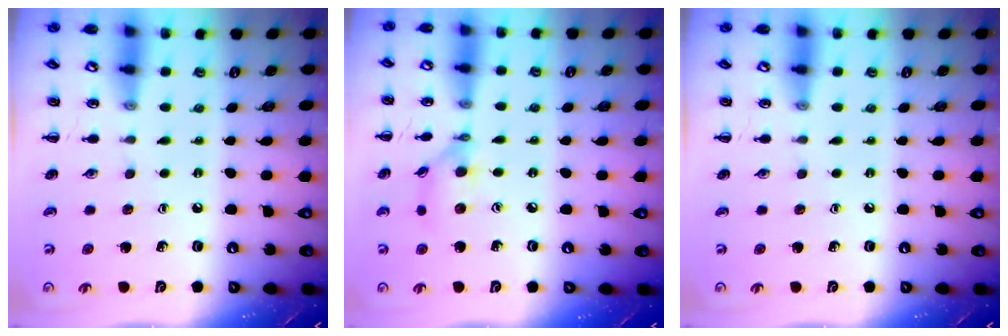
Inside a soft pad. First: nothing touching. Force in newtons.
{"total": 9.3, "press": 9.3, "slide": 1.2}
{"total": 0.0}